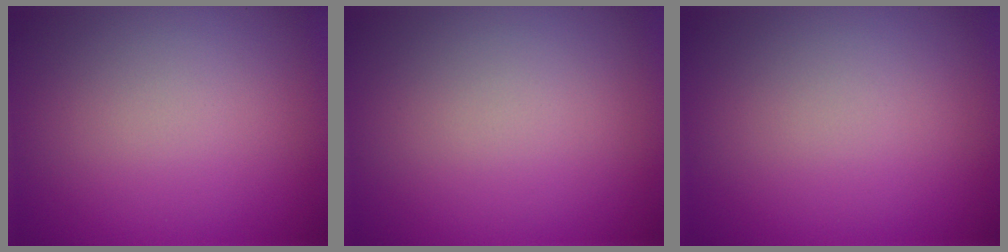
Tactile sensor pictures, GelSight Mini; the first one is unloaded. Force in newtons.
{"total": 0.0}
{"total": 0.0}